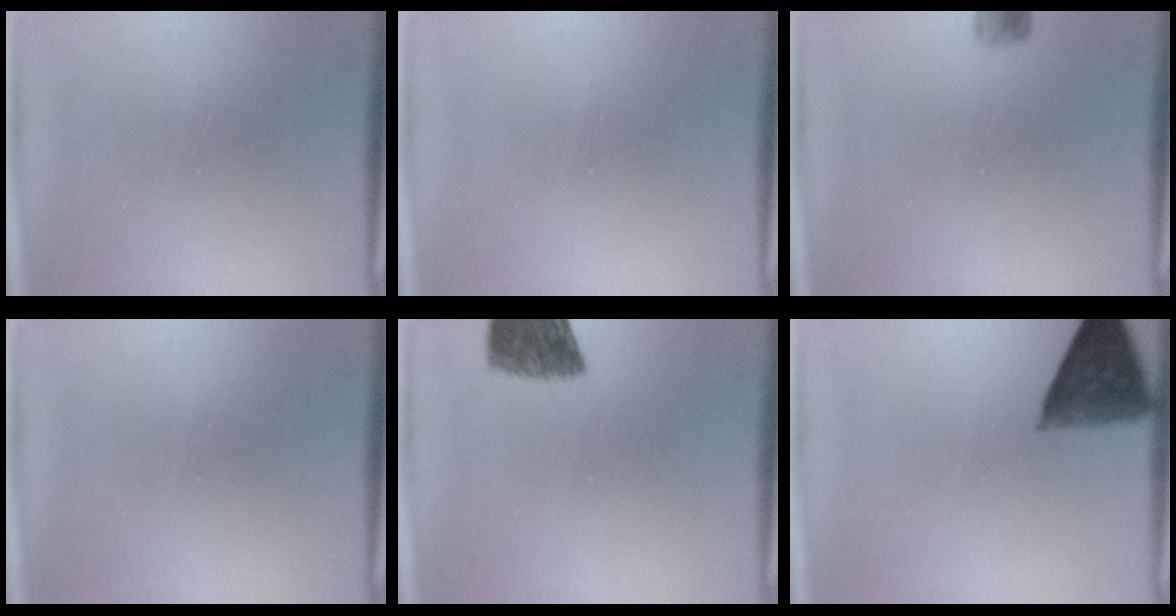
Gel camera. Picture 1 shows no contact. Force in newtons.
{"total": 0.0}
{"total": 2.4}
{"total": 0.0}
{"total": 7.9}
{"total": 8.2}